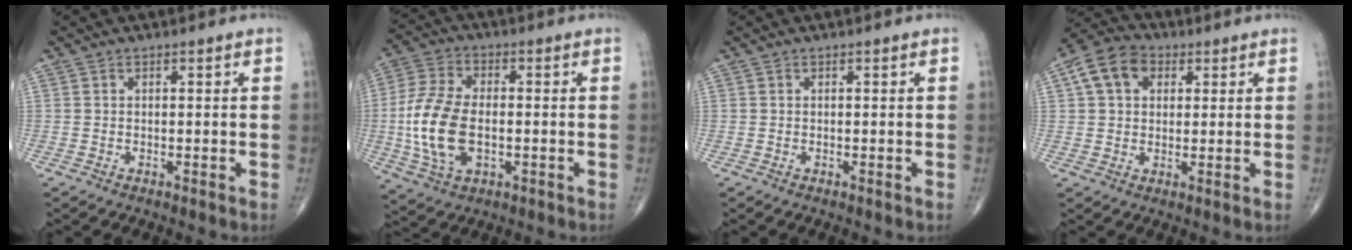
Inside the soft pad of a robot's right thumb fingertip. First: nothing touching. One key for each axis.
{"total": 14.0, "fx": -1.7, "fy": 7.9, "fz": 11.4, "tx": -0.238, "ty": 0.007, "tz": -0.028}
{"total": 0.0}
{"total": 9.3, "fx": 3.0, "fy": 6.9, "fz": 5.5, "tx": -0.090, "ty": 0.013, "tz": 0.044}